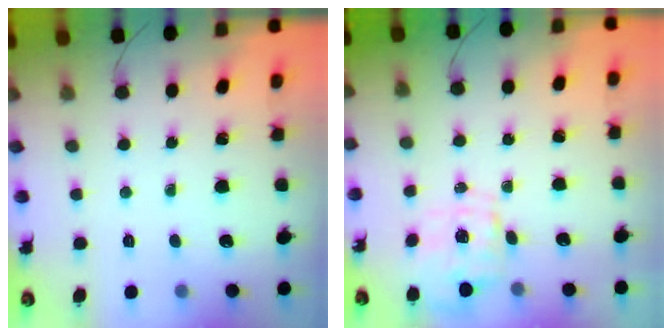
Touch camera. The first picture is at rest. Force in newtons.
{"total": 1.5, "press": 1.5, "slide": 0.5}